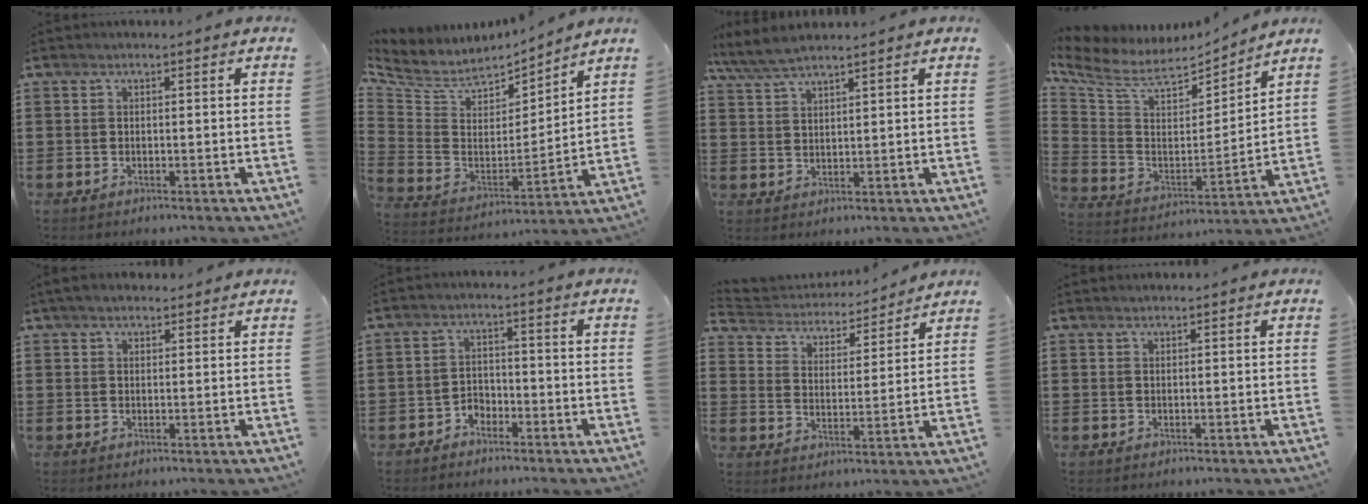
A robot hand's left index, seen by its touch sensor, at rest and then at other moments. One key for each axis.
{"total": 6.3, "fx": 5.1, "fy": 3.2, "fz": 1.7, "tx": -0.067, "ty": -0.038, "tz": 0.088}
{"total": 4.4, "fx": 3.8, "fy": 0.6, "fz": 2.1, "tx": -0.052, "ty": -0.005, "tz": 0.071}
{"total": 8.7, "fx": 7.2, "fy": 3.0, "fz": 3.7, "tx": -0.109, "ty": -0.049, "tz": 0.124}
{"total": 2.3, "fx": 2.0, "fy": 0.9, "fz": 0.9, "tx": -0.022, "ty": 0.006, "tz": 0.038}
{"total": 2.5, "fx": -2.3, "fy": 1.0, "fz": 0.1, "tx": -0.011, "ty": 0.002, "tz": -0.051}
{"total": 3.7, "fx": 3.7, "fy": 0.5, "fz": 0.1, "tx": -0.028, "ty": -0.031, "tz": 0.058}
{"total": 0.5, "fx": 0.5, "fy": 0.0, "fz": 0.1, "tx": -0.003, "ty": 0.000, "tz": 0.011}